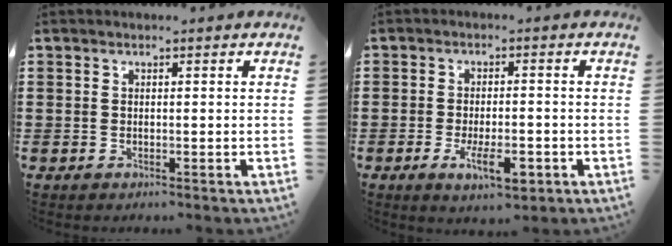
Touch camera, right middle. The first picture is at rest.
{"total": 5.5, "force": [-2.4, 2.2, 4.5], "torque": [-0.075, -0.003, -0.046]}